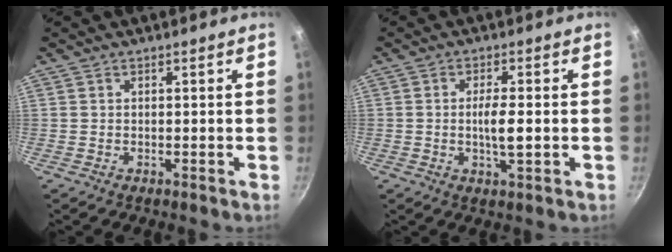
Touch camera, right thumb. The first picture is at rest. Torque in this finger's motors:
{"motor_torque": [1.55, 1.63, 1.19, -1.19, 0.50]}